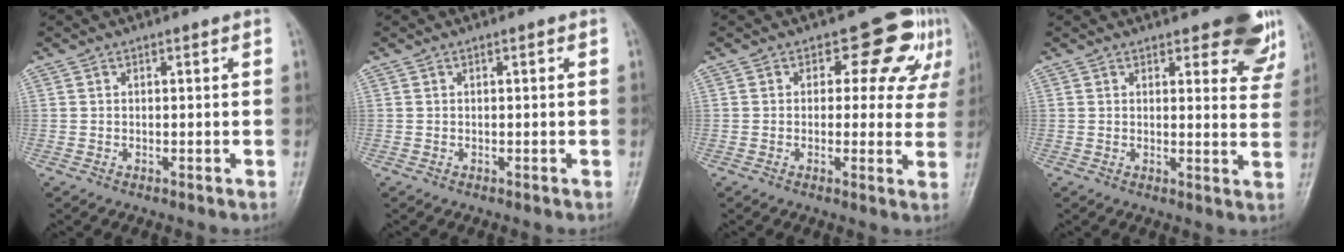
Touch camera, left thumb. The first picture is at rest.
{"total": 0.0}
{"total": 8.5, "force": [4.0, 5.6, 4.9], "torque": [-0.008, -0.009, 0.037]}
{"total": 9.4, "force": [6.7, 3.6, 5.7], "torque": [-0.029, -0.035, 0.072]}